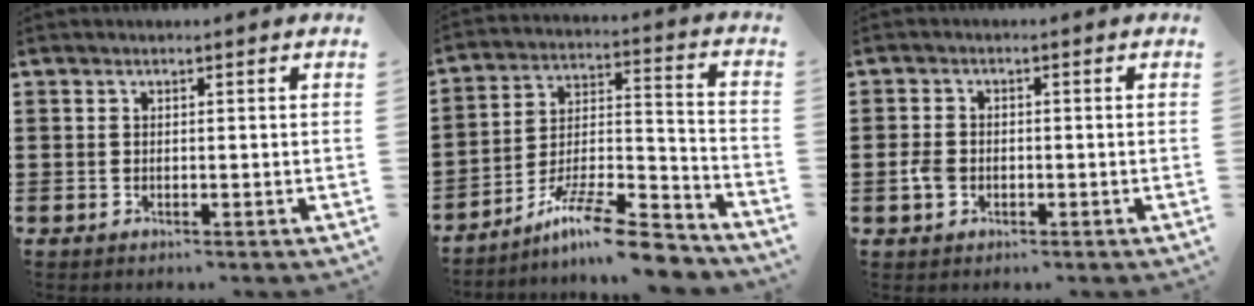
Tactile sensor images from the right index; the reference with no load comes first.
{"total": 12.1, "force": [-9.9, 1.5, 6.8], "torque": [-0.102, 0.027, -0.184]}
{"total": 2.8, "force": [-0.8, 2.1, 1.6], "torque": [-0.046, -0.003, -0.019]}